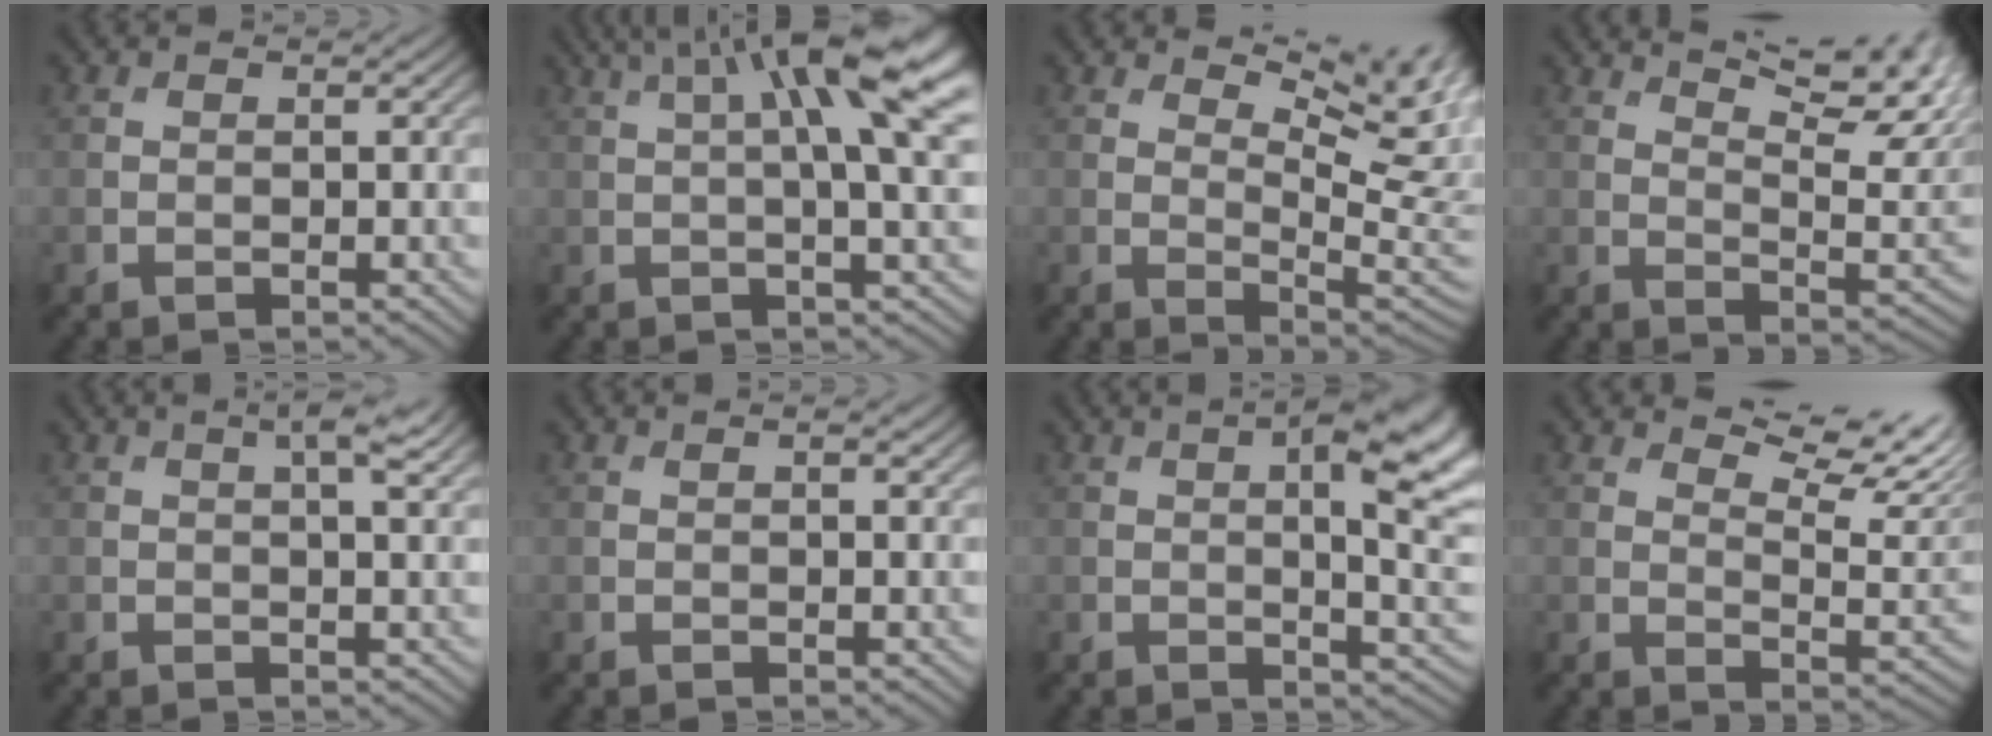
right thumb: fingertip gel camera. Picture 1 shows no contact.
{"total": 11.6, "force": [4.0, 2.3, 10.6], "torque": [-0.161, 0.017, 0.068]}
{"total": 10.4, "force": [6.1, 3.1, 7.8], "torque": [-0.138, 0.002, 0.083]}
{"total": 16.8, "force": [9.2, 6.0, 12.7], "torque": [-0.187, 0.036, 0.139]}
{"total": 3.3, "force": [1.6, 0.5, 2.9], "torque": [-0.052, -0.002, 0.027]}
{"total": 1.3, "force": [0.7, 0.2, 1.0], "torque": [-0.019, 0.001, 0.006]}
{"total": 11.0, "force": [2.4, 3.5, 10.1], "torque": [-0.144, 0.013, 0.034]}
{"total": 11.7, "force": [8.7, 3.2, 7.1], "torque": [-0.116, 0.010, 0.115]}